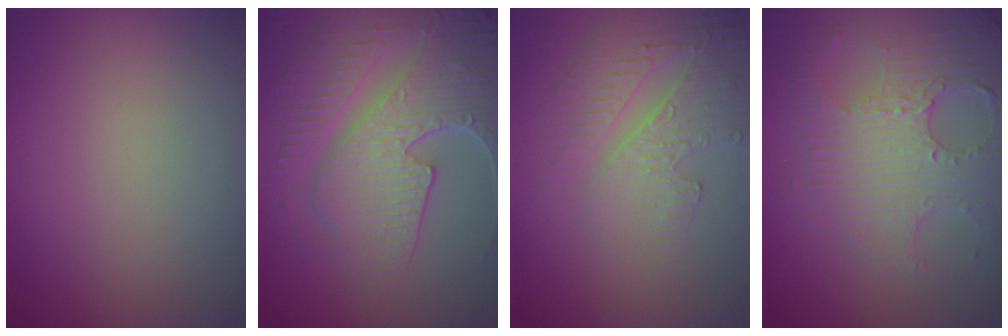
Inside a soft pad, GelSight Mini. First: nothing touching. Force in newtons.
{"total": 9.9, "press": 6.6, "slide": 7.4}
{"total": 3.8, "press": 3.6, "slide": 1.3}
{"total": 8.0, "press": 5.6, "slide": 5.8}